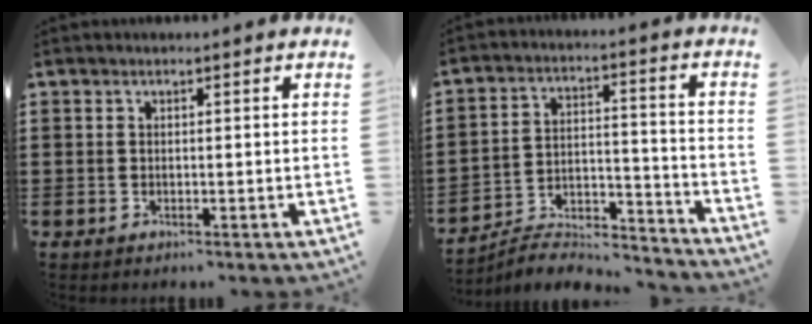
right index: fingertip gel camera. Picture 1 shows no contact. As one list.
[{"total": 5.9, "force": [-5.7, 1.0, 1.1], "torque": [-0.023, 0.004, -0.116]}]